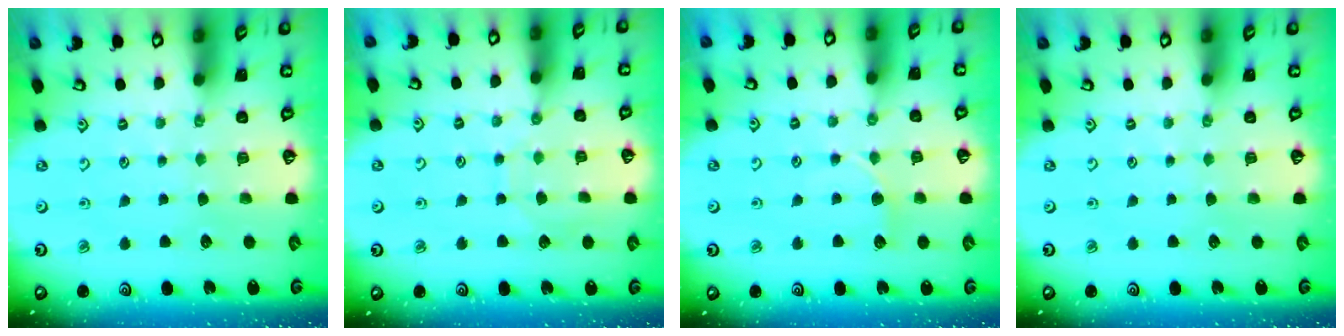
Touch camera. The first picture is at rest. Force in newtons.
{"total": 7.1, "press": 7.1, "slide": 0.4}
{"total": 5.2, "press": 5.1, "slide": 0.6}
{"total": 0.0}